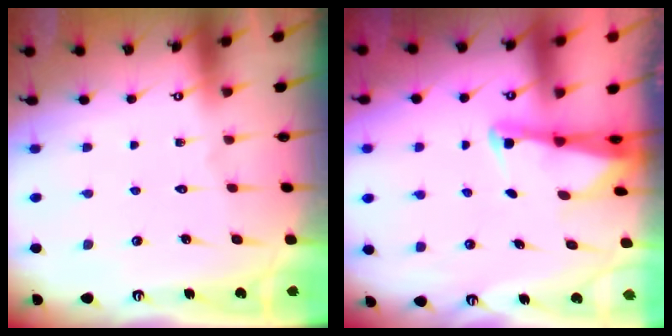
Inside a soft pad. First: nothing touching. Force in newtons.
{"total": 2.6, "press": 2.6, "slide": 0.3}